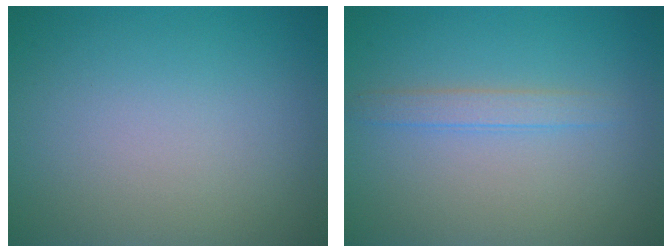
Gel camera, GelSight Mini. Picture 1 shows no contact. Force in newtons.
{"total": 1.8, "press": 1.8, "slide": 0.0}